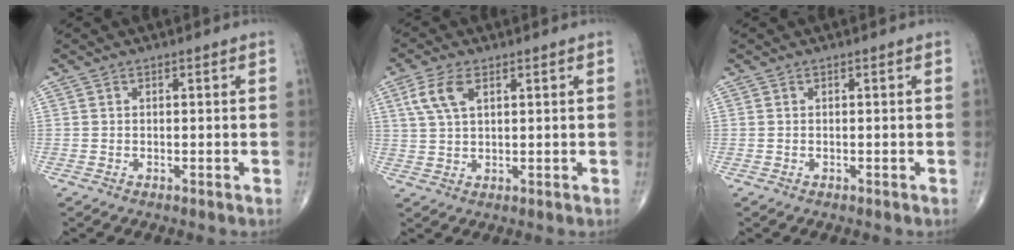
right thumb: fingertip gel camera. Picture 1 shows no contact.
{"total": 6.1, "force": [2.5, 3.0, 4.7], "torque": [-0.106, 0.003, 0.054]}
{"total": 0.0}